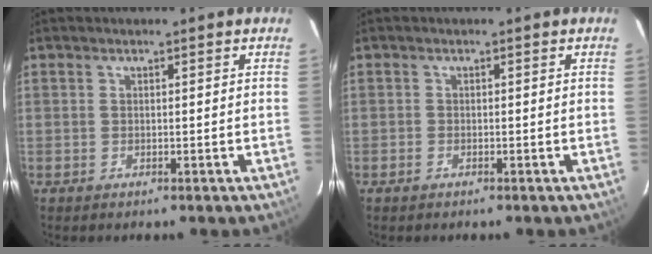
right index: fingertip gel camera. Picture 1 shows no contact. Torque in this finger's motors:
{"motor_torque": [0.06, 0.02, -0.02, 0.01]}